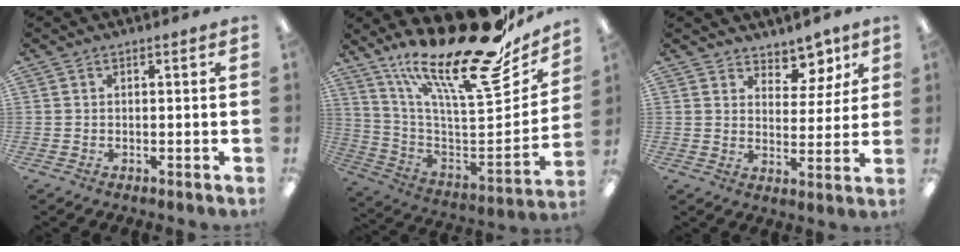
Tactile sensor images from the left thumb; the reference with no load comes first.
{"total": 26.0, "force": [18.1, 7.4, 17.2], "torque": [-0.246, -0.149, 0.300]}
{"total": 7.6, "force": [6.2, 4.1, 1.5], "torque": [-0.011, -0.049, 0.112]}